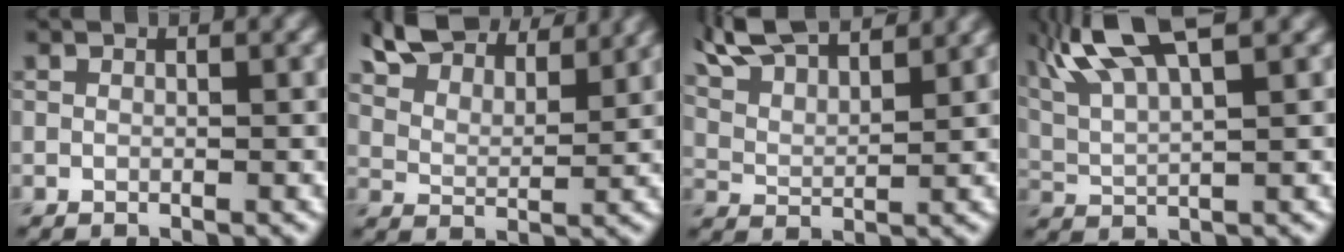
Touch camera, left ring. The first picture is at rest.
{"total": 9.0, "force": [7.8, 2.7, 3.6], "torque": [-0.081, 0.006, 0.125]}
{"total": 9.8, "force": [8.0, 3.1, 4.9], "torque": [-0.102, 0.022, 0.119]}
{"total": 8.8, "force": [5.2, 2.4, 6.7], "torque": [-0.128, 0.029, 0.089]}